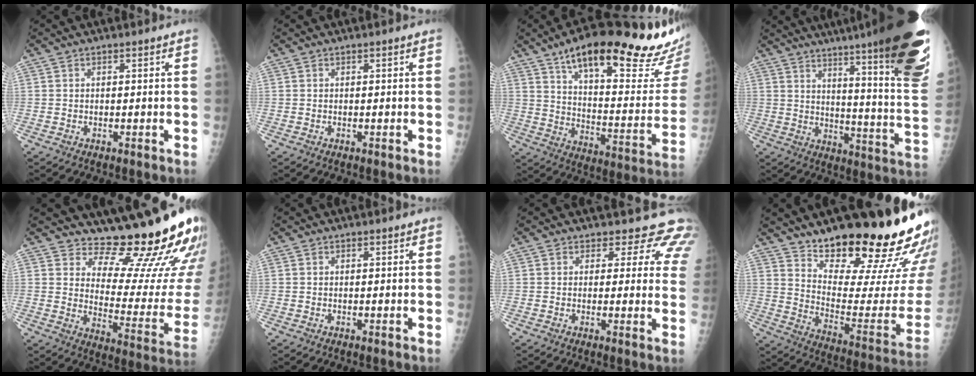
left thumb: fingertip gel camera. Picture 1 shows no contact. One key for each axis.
{"total": 0.0}
{"total": 30.5, "fx": 21.3, "fy": 7.4, "fz": 20.6, "tx": -0.266, "ty": -0.072, "tz": 0.305}
{"total": 30.0, "fx": 19.8, "fy": 2.9, "fz": 22.4, "tx": -0.237, "ty": -0.106, "tz": 0.268}
{"total": 18.9, "fx": 16.9, "fy": 4.0, "fz": 7.6, "tx": -0.056, "ty": -0.180, "tz": 0.214}
{"total": 0.0}
{"total": 7.4, "fx": 6.4, "fy": 3.7, "fz": 0.8, "tx": 0.042, "ty": -0.027, "tz": 0.046}
{"total": 24.2, "fx": 18.7, "fy": 4.9, "fz": 14.6, "tx": -0.179, "ty": -0.144, "tz": 0.278}